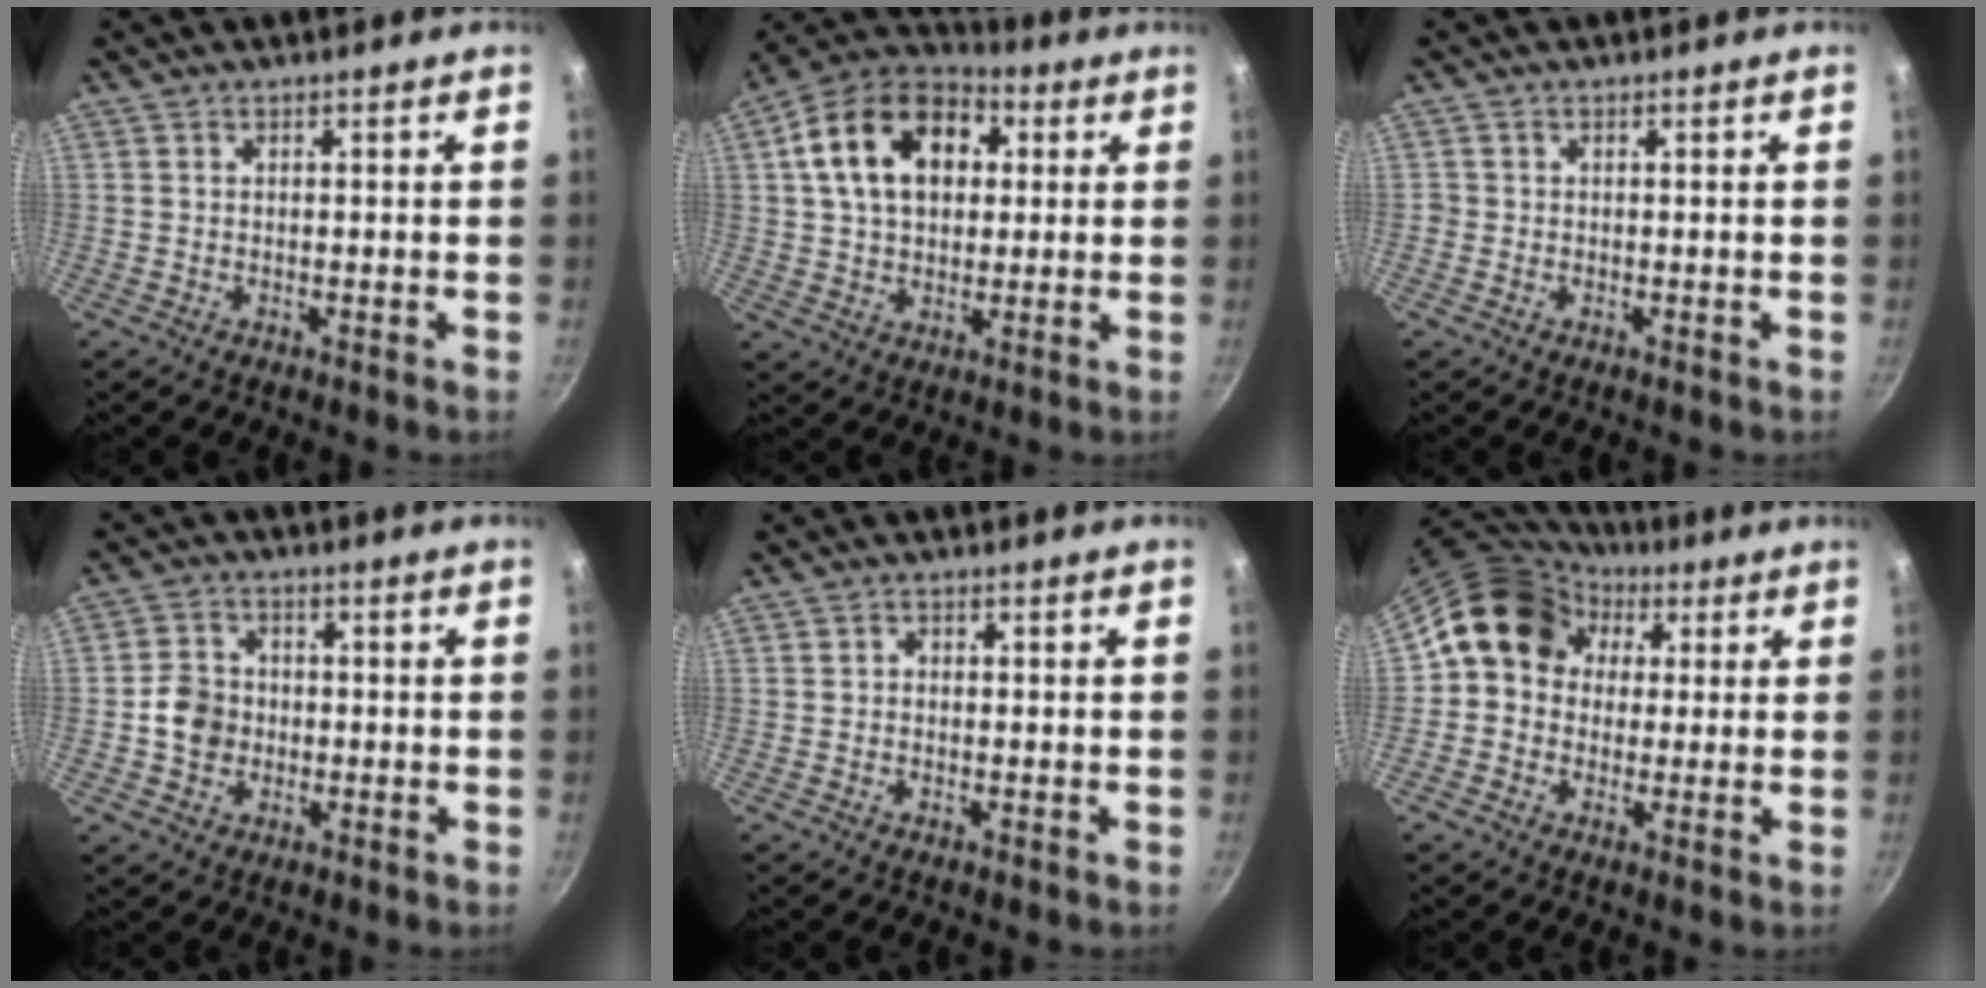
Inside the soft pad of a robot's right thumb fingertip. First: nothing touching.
{"total": 18.1, "force": [4.4, 12.5, 12.3], "torque": [-0.186, 0.023, 0.059]}
{"total": 0.7, "force": [-0.2, 0.7, 0.1], "torque": [-0.001, 0.001, -0.004]}
{"total": 6.2, "force": [-0.9, 5.4, 2.8], "torque": [-0.027, 0.016, -0.025]}
{"total": 1.1, "force": [-0.1, 0.9, 0.6], "torque": [-0.009, 0.006, -0.003]}
{"total": 12.7, "force": [3.3, 10.8, 5.9], "torque": [-0.070, 0.024, 0.036]}